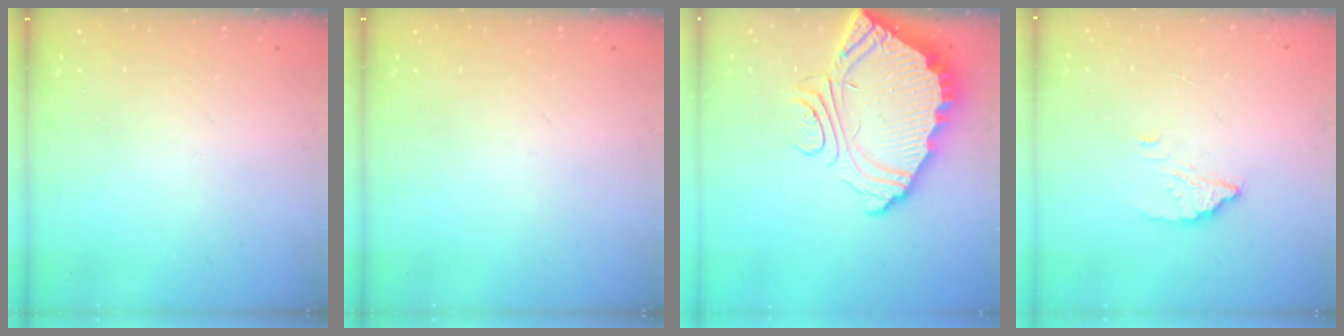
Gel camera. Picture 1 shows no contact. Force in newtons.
{"total": 0.0}
{"total": 10.5, "press": 10.5, "slide": 1.0}
{"total": 2.6, "press": 2.6, "slide": 0.2}